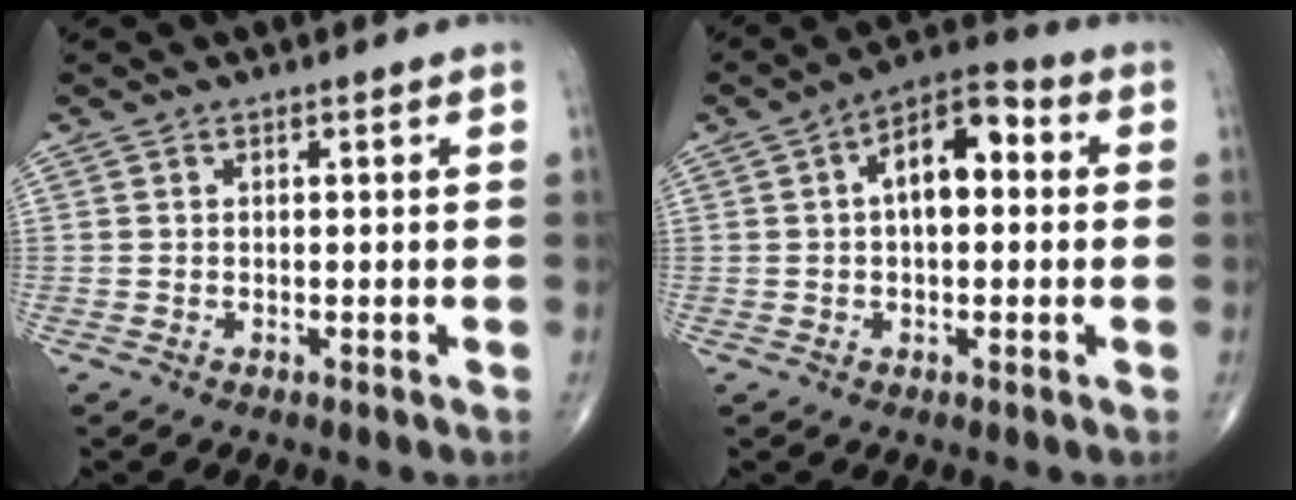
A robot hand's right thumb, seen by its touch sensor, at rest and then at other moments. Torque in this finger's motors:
{"motor_torque": [0.58, 2.35, 0.78, 0.21, 0.07]}